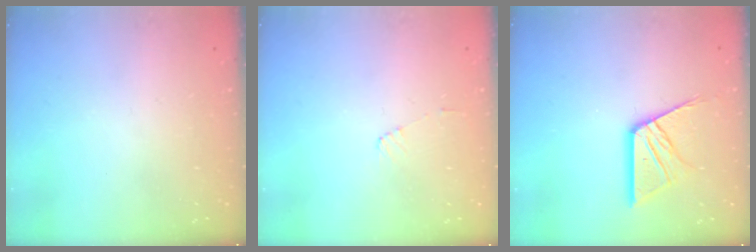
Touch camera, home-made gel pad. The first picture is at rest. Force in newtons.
{"total": 3.9, "press": 3.9, "slide": 0.3}
{"total": 13.7, "press": 13.7, "slide": 1.4}